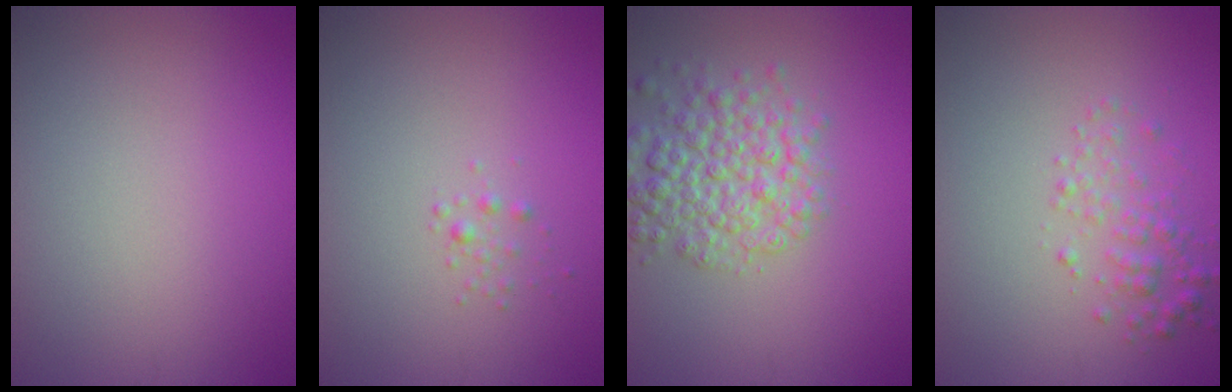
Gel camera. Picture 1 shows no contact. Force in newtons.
{"total": 0.7, "press": 0.7, "slide": 0.0}
{"total": 5.3, "press": 5.3, "slide": 0.2}
{"total": 2.3, "press": 2.3, "slide": 0.1}